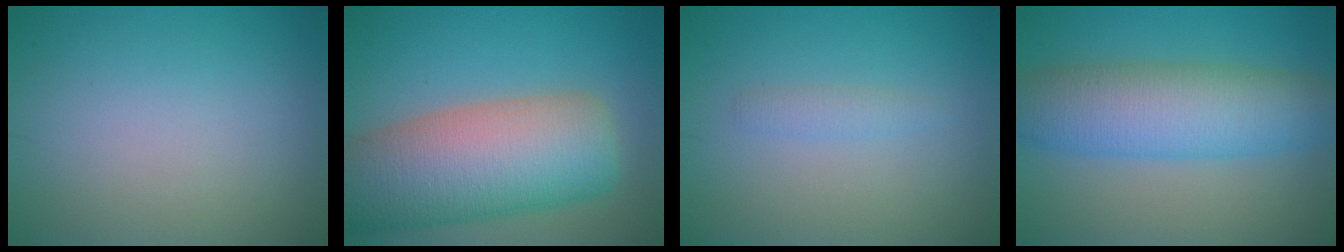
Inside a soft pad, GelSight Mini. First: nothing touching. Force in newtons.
{"total": 12.7, "press": 12.7, "slide": 1.0}
{"total": 1.1, "press": 1.1, "slide": 0.1}
{"total": 8.2, "press": 8.2, "slide": 0.3}